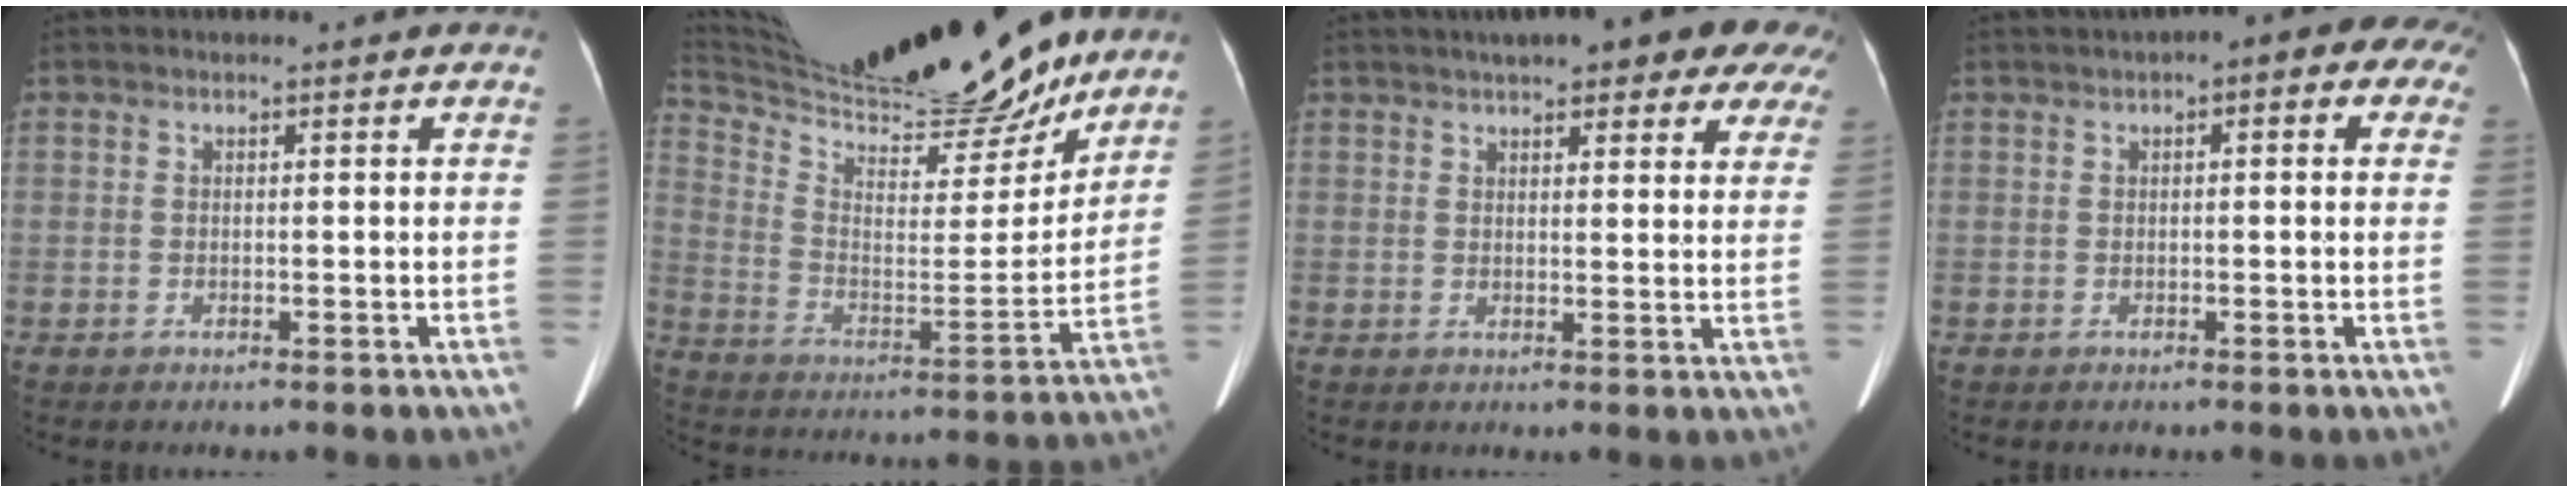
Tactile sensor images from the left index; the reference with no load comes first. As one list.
[{"total": 25.2, "force": [22.5, 3.9, 10.8], "torque": [-0.196, -0.027, 0.347]}, {"total": 16.9, "force": [12.6, 4.5, 10.4], "torque": [-0.132, 0.034, 0.145]}, {"total": 7.6, "force": [3.5, 2.9, 6.1], "torque": [-0.063, 0.042, 0.036]}]